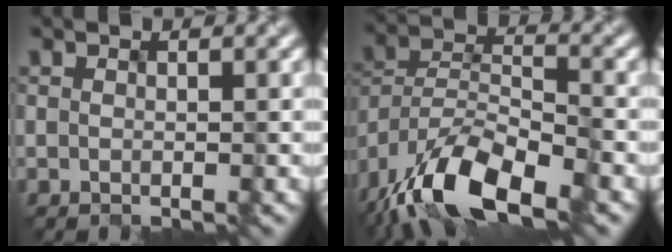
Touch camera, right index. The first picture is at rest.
{"total": 11.8, "force": [-8.8, 4.0, 6.9], "torque": [-0.122, -0.002, -0.164]}